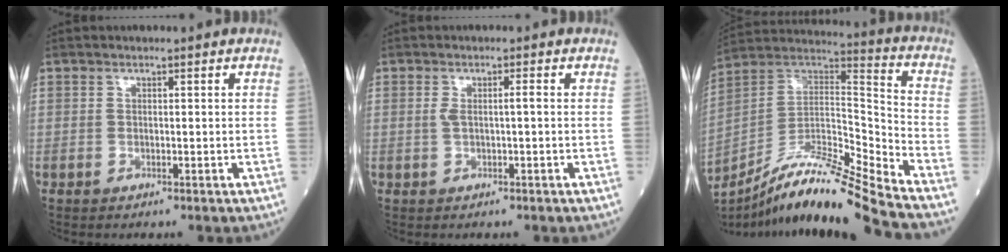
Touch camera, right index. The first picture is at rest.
{"total": 2.0, "force": [0.0, 0.2, 1.9], "torque": [-0.039, 0.005, 0.002]}
{"total": 19.0, "force": [-16.1, -1.4, 10.0], "torque": [-0.190, 0.010, -0.295]}